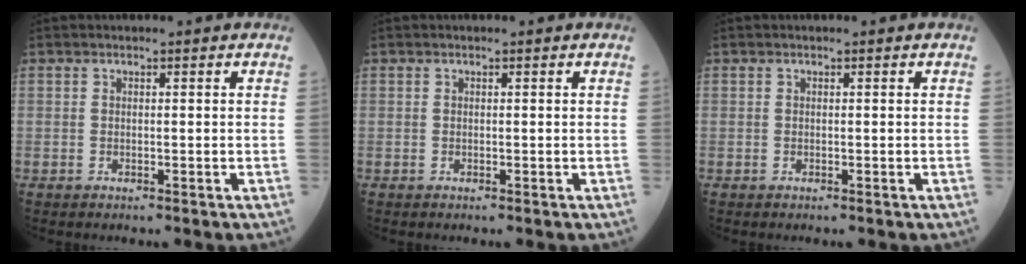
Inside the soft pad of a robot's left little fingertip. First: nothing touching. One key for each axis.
{"total": 0.0}
{"total": 0.0}